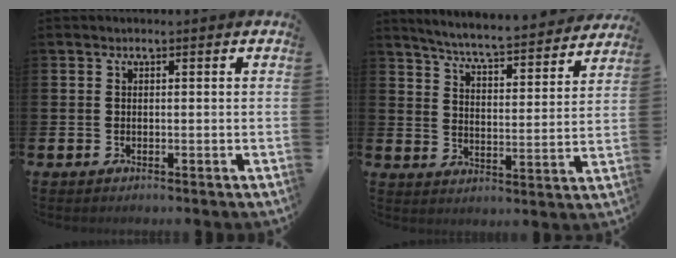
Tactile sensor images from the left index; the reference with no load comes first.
{"total": 6.1, "force": [5.9, -0.1, 1.5], "torque": [-0.052, -0.051, 0.096]}